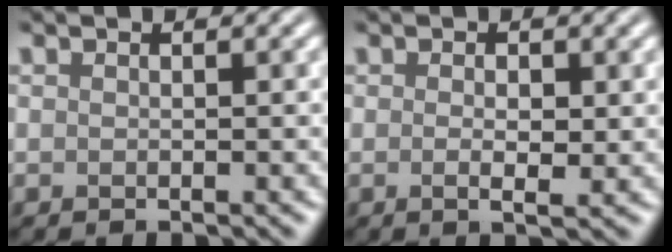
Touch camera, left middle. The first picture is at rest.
{"total": 1.6, "force": [0.2, 0.5, 1.5], "torque": [-0.028, -0.006, 0.002]}